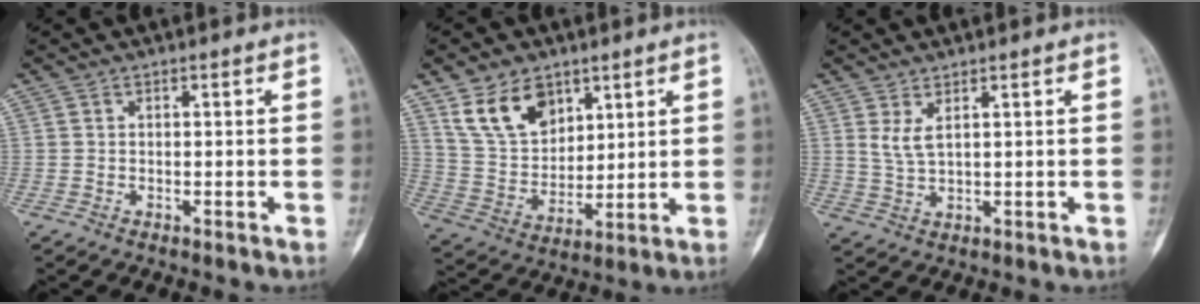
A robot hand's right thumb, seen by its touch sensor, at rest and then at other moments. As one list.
[{"total": 12.3, "force": [7.1, 8.0, 6.0], "torque": [-0.086, -0.035, 0.148]}, {"total": 3.3, "force": [1.6, 1.0, 2.8], "torque": [-0.061, -0.012, 0.040]}]